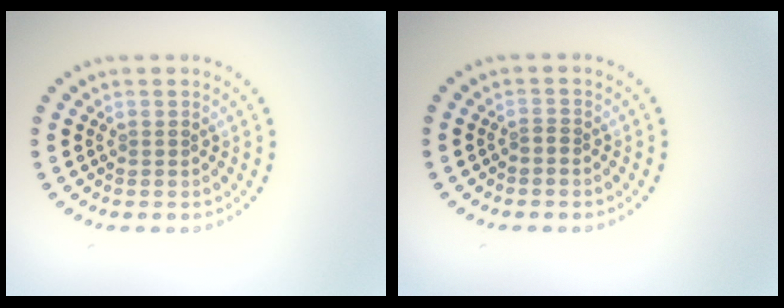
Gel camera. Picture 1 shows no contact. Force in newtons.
{"total": 0.5, "press": 0.3, "slide": 0.4}